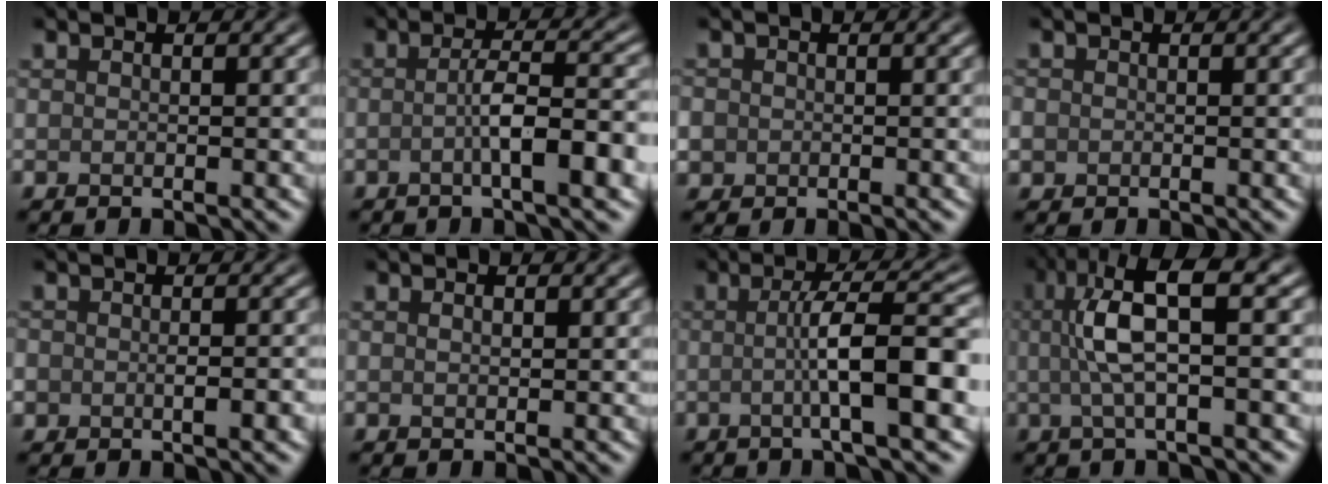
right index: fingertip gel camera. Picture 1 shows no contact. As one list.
[{"total": 5.7, "force": [-1.4, 1.2, 5.4], "torque": [-0.088, 0.010, -0.027]}, {"total": 2.3, "force": [-0.6, 2.1, 0.7], "torque": [-0.009, -0.005, -0.008]}, {"total": 1.3, "force": [-0.3, 1.1, 0.4], "torque": [-0.005, -0.005, -0.006]}, {"total": 3.3, "force": [-0.9, 2.0, 2.5], "torque": [-0.026, -0.006, -0.005]}, {"total": 0.7, "force": [0.3, 0.3, 0.5], "torque": [-0.010, 0.001, 0.005]}, {"total": 7.9, "force": [-0.7, 1.5, 7.7], "torque": [-0.113, 0.008, -0.015]}, {"total": 6.9, "force": [1.1, 1.8, 6.6], "torque": [-0.124, 0.016, 0.014]}]